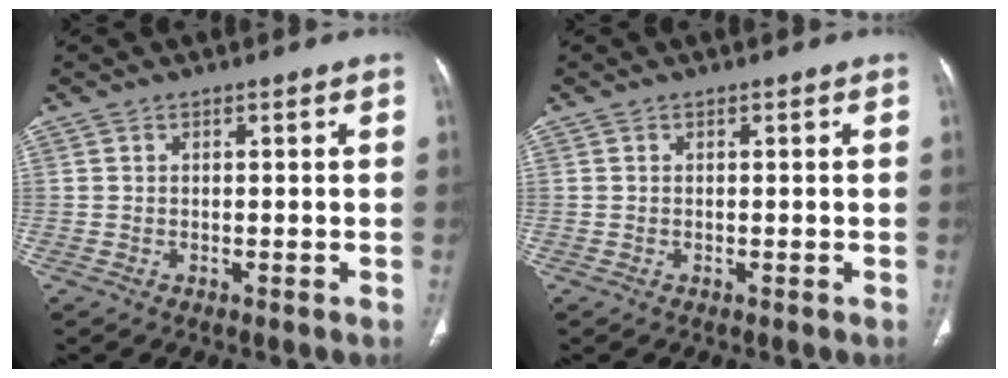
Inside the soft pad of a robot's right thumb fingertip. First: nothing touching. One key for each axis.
{"total": 0.0}